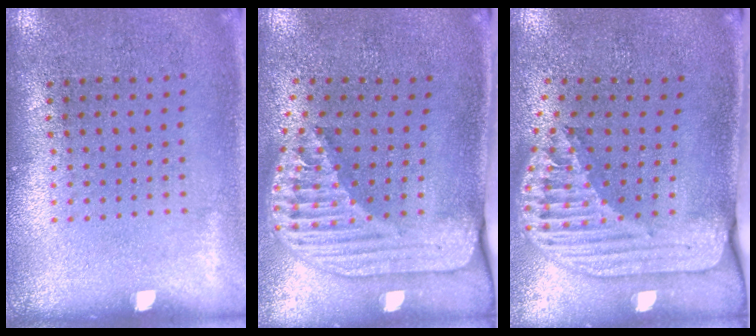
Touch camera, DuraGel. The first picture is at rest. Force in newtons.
{"total": 2.5, "press": 1.8, "slide": 1.7}
{"total": 2.6, "press": 1.9, "slide": 1.8}